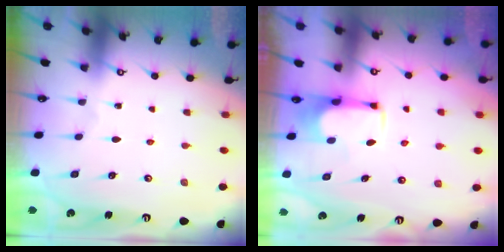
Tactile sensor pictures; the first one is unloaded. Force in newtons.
{"total": 3.7, "press": 3.6, "slide": 0.7}